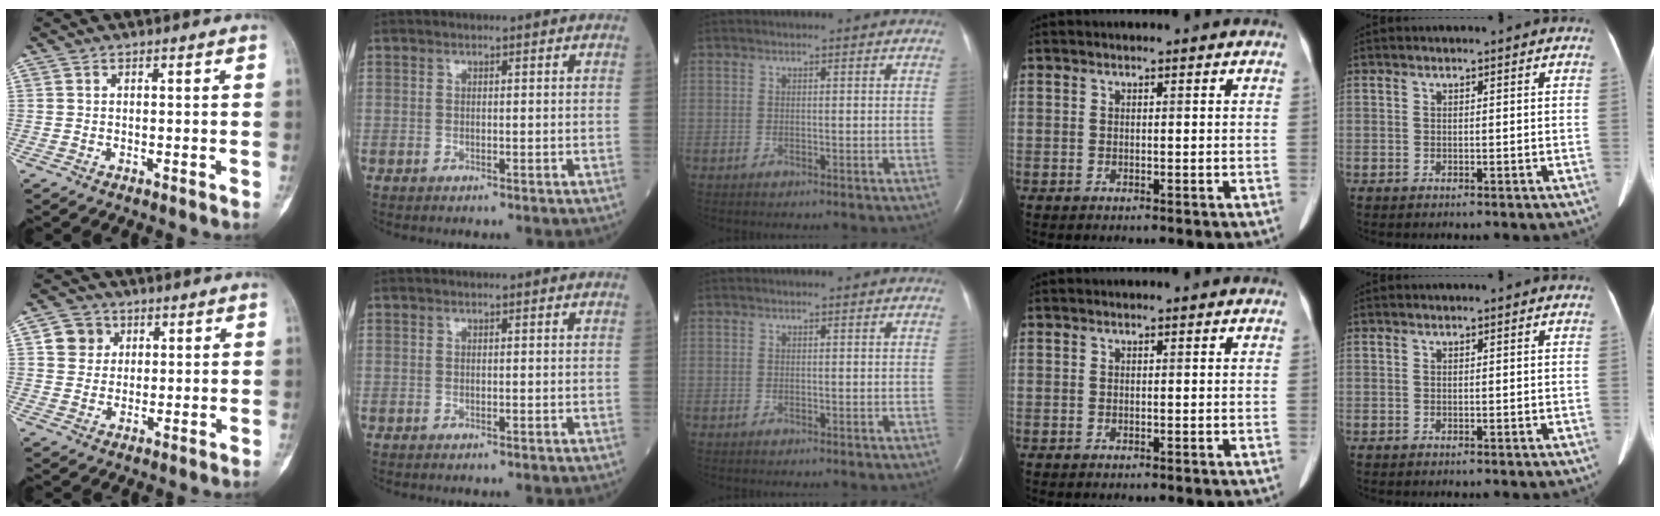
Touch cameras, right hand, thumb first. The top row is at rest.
{"thumb": {"total": 5.3, "force": [1.7, 4.9, 1.3], "torque": [0.004, -0.001, 0.027]}}